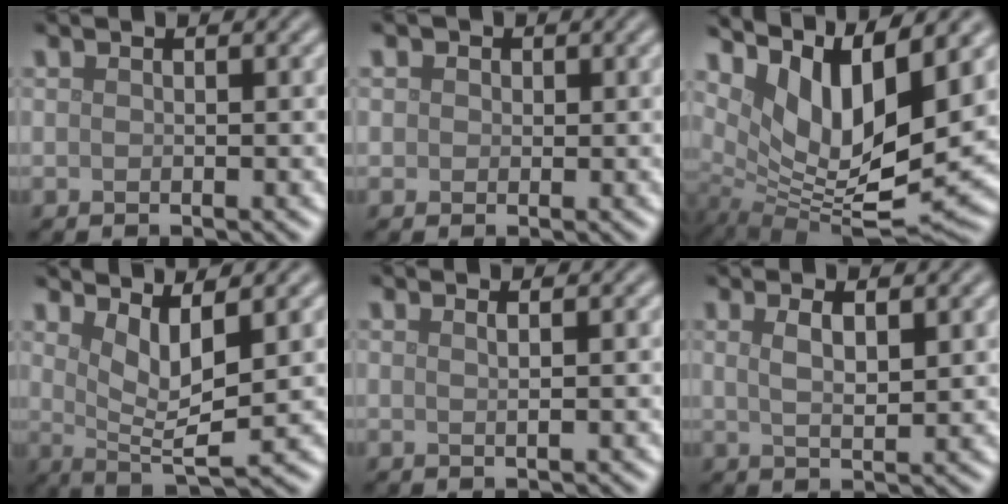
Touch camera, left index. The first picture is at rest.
{"total": 2.1, "force": [1.1, 1.6, 0.8], "torque": [-0.011, 0.006, 0.006]}
{"total": 10.8, "force": [4.7, 3.5, 9.1], "torque": [-0.175, -0.008, 0.094]}
{"total": 4.6, "force": [1.6, 1.1, 4.2], "torque": [-0.075, -0.010, 0.033]}
{"total": 1.1, "force": [0.5, 0.4, 0.9], "torque": [-0.008, 0.000, 0.002]}
{"total": 2.9, "force": [1.2, 0.8, 2.5], "torque": [-0.040, 0.001, 0.022]}